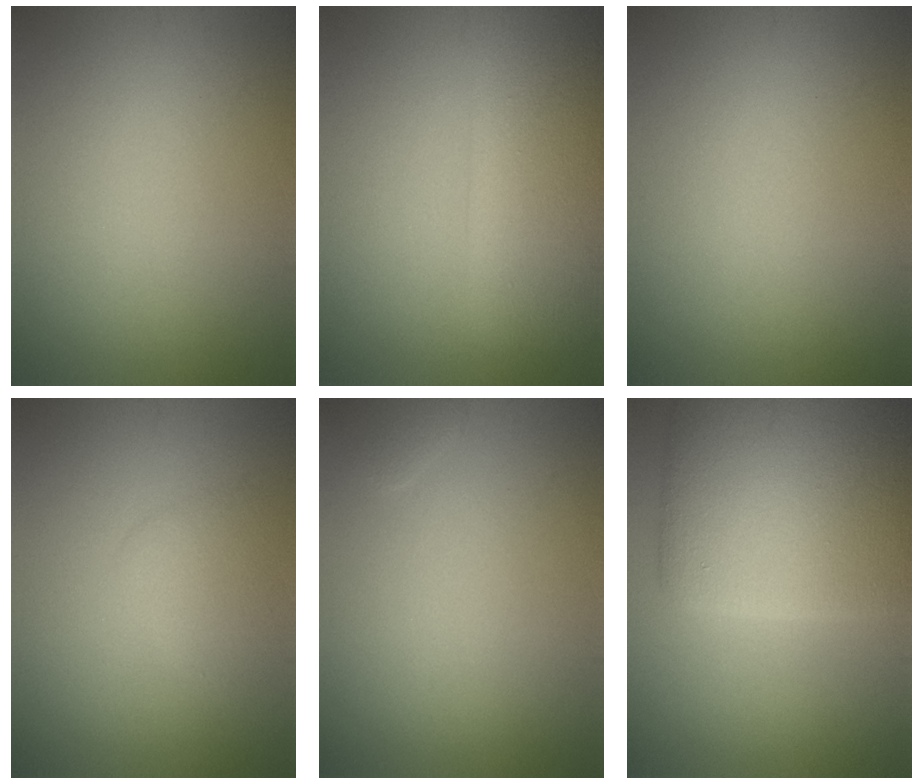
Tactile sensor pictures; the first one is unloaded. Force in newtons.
{"total": 7.6, "press": 7.6, "slide": 0.4}
{"total": 0.0}
{"total": 1.8, "press": 1.8, "slide": 0.1}
{"total": 0.8, "press": 0.8, "slide": 0.0}
{"total": 10.9, "press": 10.9, "slide": 0.3}